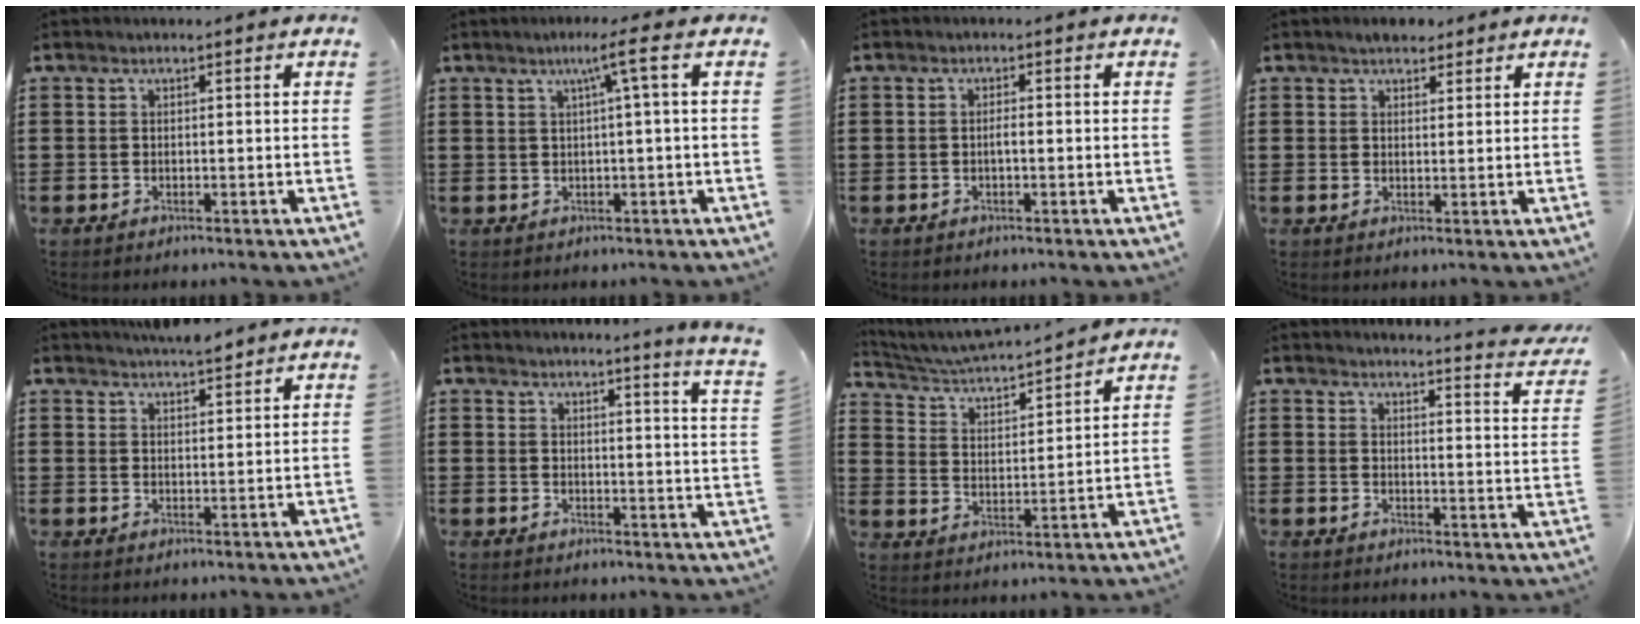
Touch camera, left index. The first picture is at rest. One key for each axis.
{"total": 4.3, "fx": 1.2, "fy": -0.7, "fz": 4.1, "tx": -0.081, "ty": -0.001, "tz": 0.013}
{"total": 1.2, "fx": -0.2, "fy": 0.2, "fz": 1.2, "tx": -0.023, "ty": -0.002, "tz": -0.003}
{"total": 2.4, "fx": 2.1, "fy": 1.0, "fz": 0.6, "tx": -0.008, "ty": 0.005, "tz": 0.039}
{"total": 3.4, "fx": 3.3, "fy": 0.1, "fz": 0.9, "tx": -0.025, "ty": -0.006, "tz": 0.061}
{"total": 3.5, "fx": 3.1, "fy": -1.5, "fz": 0.5, "tx": -0.016, "ty": -0.032, "tz": 0.049}
{"total": 3.8, "fx": 3.7, "fy": 0.1, "fz": 0.9, "tx": -0.039, "ty": -0.035, "tz": 0.053}
{"total": 3.4, "fx": 3.3, "fy": -0.7, "fz": 0.8, "tx": -0.024, "ty": -0.032, "tz": 0.051}